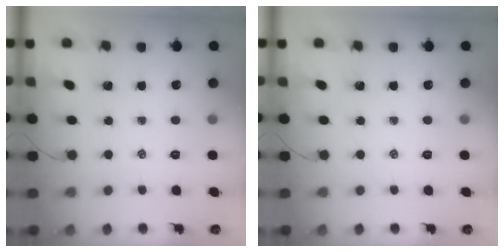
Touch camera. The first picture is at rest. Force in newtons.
{"total": 0.0}